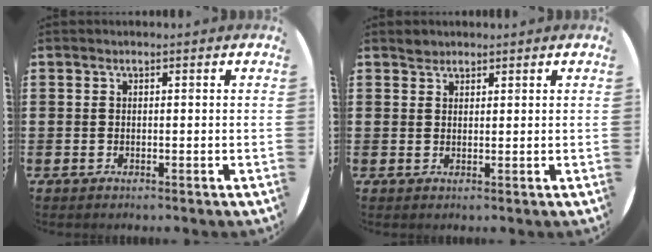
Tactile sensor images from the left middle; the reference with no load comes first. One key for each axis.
{"total": 1.3, "fx": 1.2, "fy": 0.4, "fz": -0.1, "tx": 0.008, "ty": -0.003, "tz": 0.022}